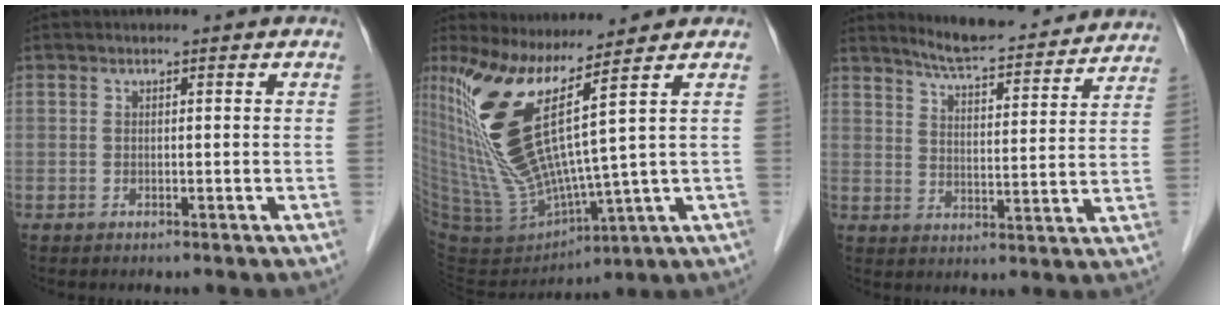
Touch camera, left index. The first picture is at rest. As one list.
[{"total": 14.3, "force": [6.6, -0.2, 12.7], "torque": [-0.274, -0.028, 0.139]}, {"total": 16.3, "force": [15.3, 2.0, 5.2], "torque": [-0.074, -0.012, 0.201]}]